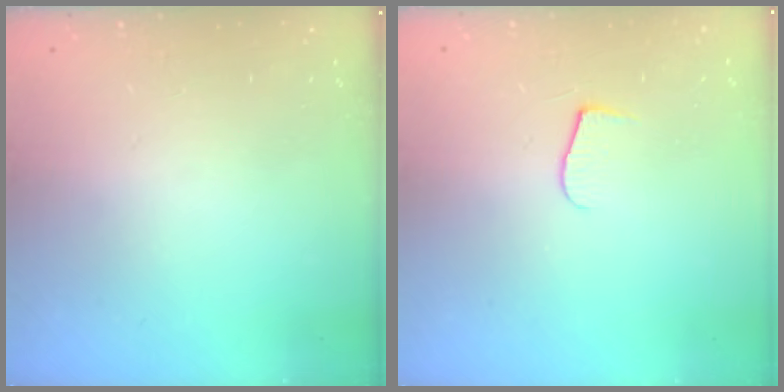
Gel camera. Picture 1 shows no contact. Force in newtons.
{"total": 4.3, "press": 4.2, "slide": 0.5}